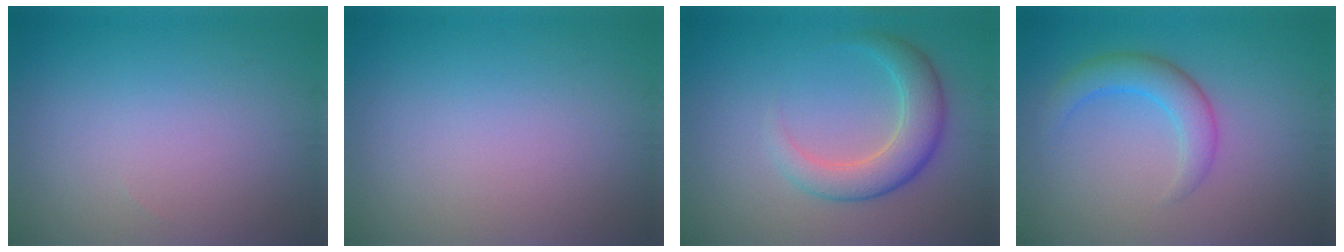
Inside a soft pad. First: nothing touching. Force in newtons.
{"total": 0.0}
{"total": 4.5, "press": 4.5, "slide": 0.2}
{"total": 3.3, "press": 3.3, "slide": 0.1}